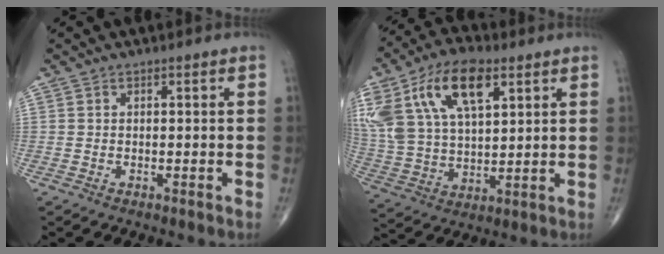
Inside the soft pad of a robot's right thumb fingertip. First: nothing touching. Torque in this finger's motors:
{"motor_torque": [1.55, 1.78, 1.90, 0.87, 0.25]}